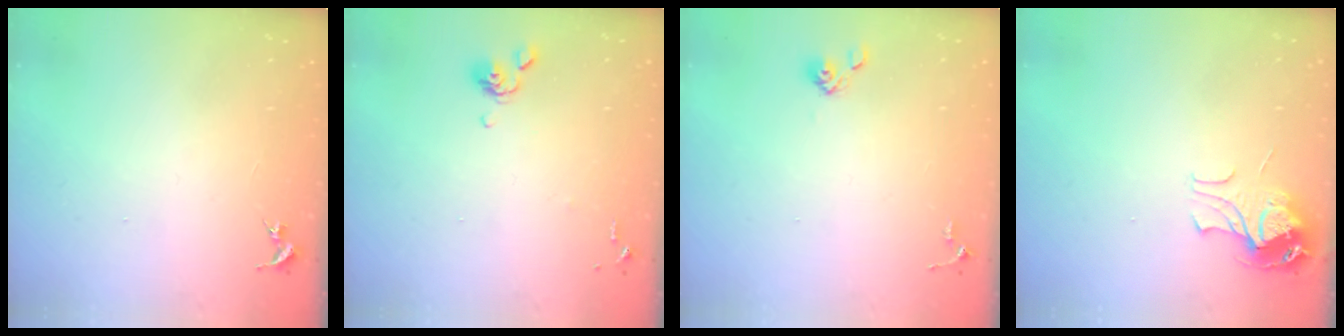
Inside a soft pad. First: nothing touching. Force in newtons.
{"total": 6.4, "press": 6.2, "slide": 1.5}
{"total": 3.9, "press": 3.6, "slide": 1.5}
{"total": 9.5, "press": 9.5, "slide": 1.1}